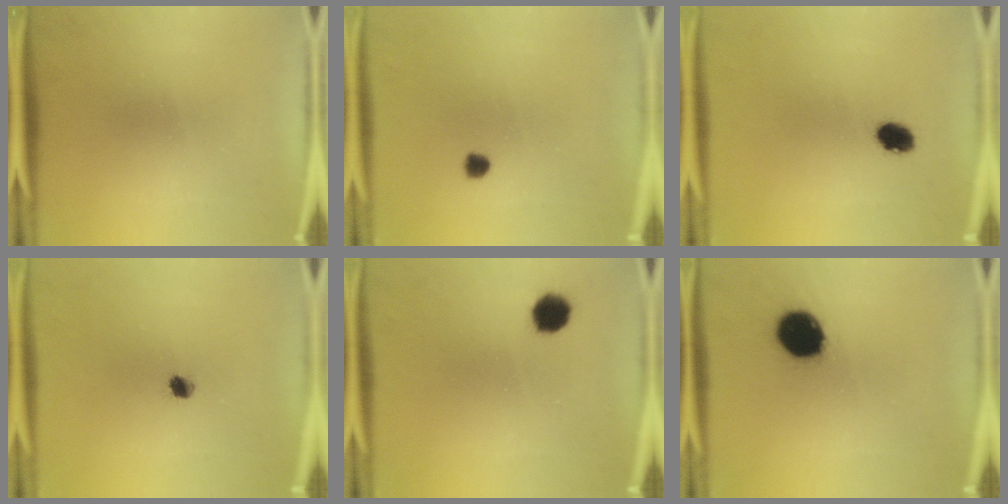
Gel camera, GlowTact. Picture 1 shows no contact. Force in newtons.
{"total": 2.3}
{"total": 4.0}
{"total": 2.1}
{"total": 4.9}
{"total": 12.9}